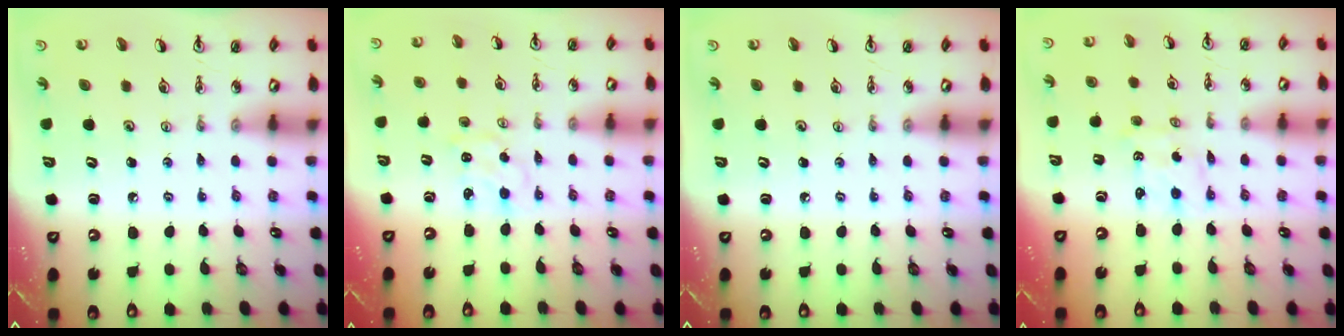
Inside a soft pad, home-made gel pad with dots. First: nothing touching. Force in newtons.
{"total": 1.4, "press": 1.4, "slide": 0.3}
{"total": 0.0}
{"total": 1.0, "press": 0.9, "slide": 0.5}